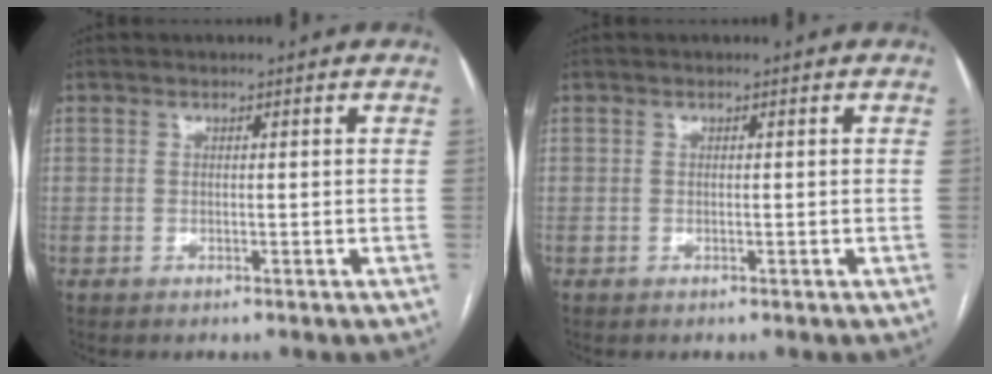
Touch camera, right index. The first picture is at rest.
{"total": 0.0}